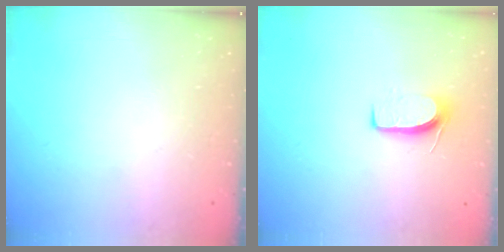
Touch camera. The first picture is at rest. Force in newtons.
{"total": 7.0, "press": 7.0, "slide": 0.6}